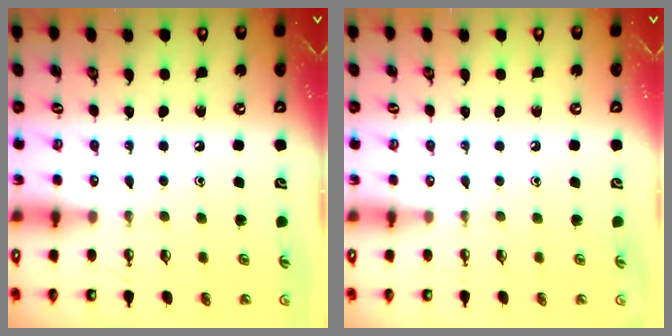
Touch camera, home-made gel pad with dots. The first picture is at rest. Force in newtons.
{"total": 0.0}